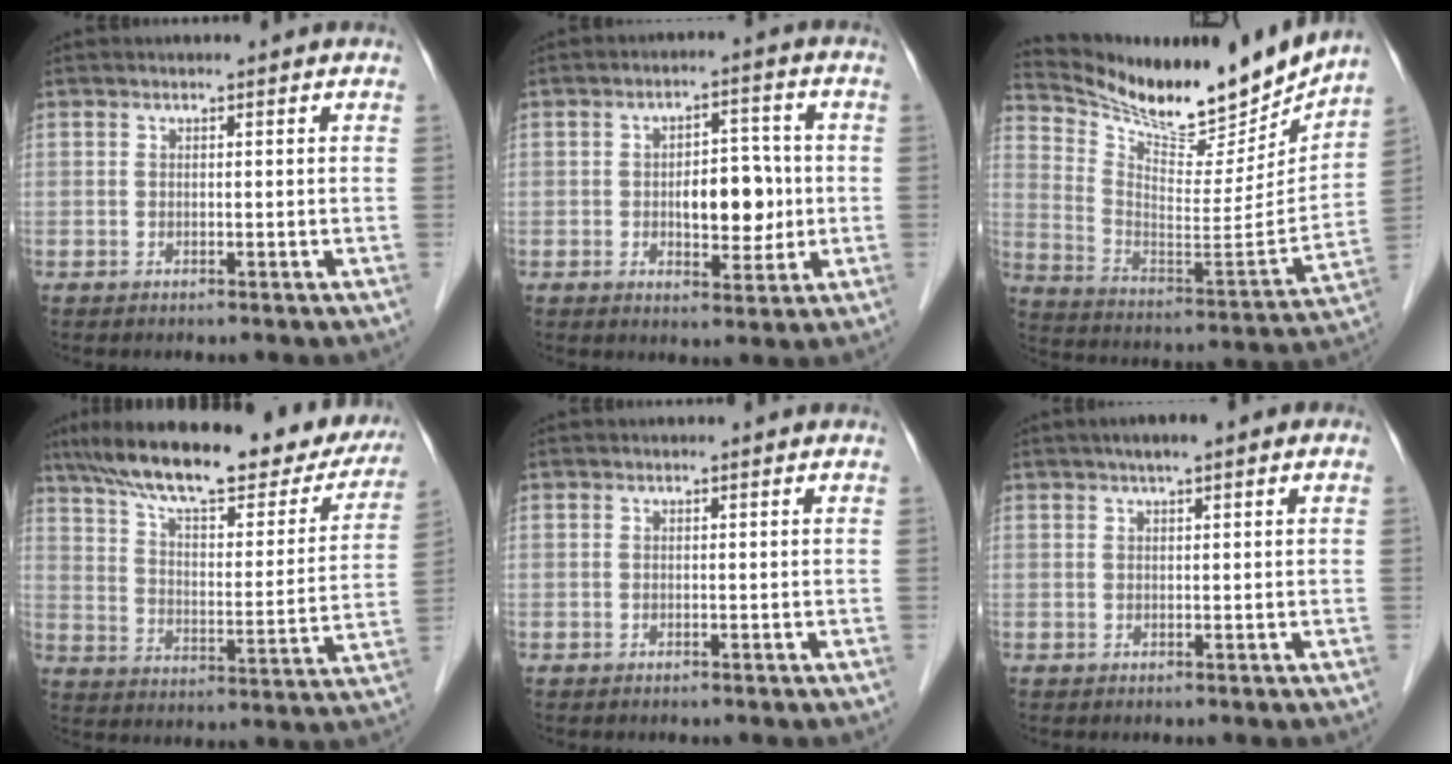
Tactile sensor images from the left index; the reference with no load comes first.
{"total": 7.1, "force": [-0.5, 3.7, 6.1], "torque": [-0.089, 0.010, -0.003]}
{"total": 19.1, "force": [17.7, 3.5, 6.3], "torque": [-0.125, -0.047, 0.283]}
{"total": 27.8, "force": [22.7, 7.2, 14.4], "torque": [-0.227, 0.002, 0.305]}
{"total": 0.0}
{"total": 3.3, "force": [1.8, 0.7, 2.7], "torque": [-0.047, 0.018, 0.025]}